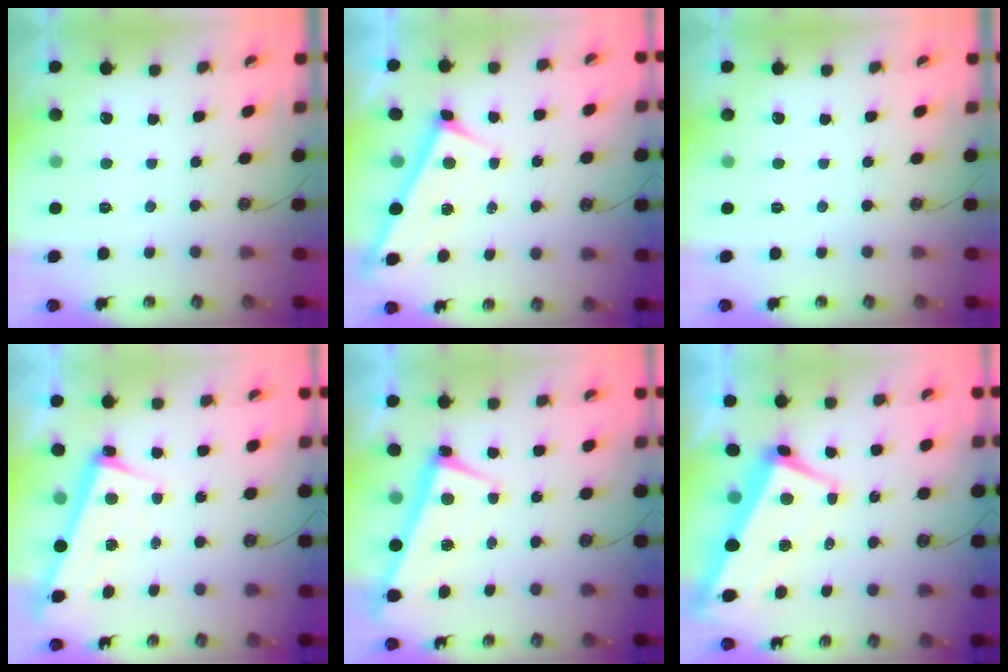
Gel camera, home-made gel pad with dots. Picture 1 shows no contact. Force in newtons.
{"total": 2.9, "press": 2.9, "slide": 0.2}
{"total": 0.0}
{"total": 2.5, "press": 2.5, "slide": 0.7}
{"total": 1.0, "press": 0.8, "slide": 0.5}
{"total": 1.6, "press": 1.0, "slide": 1.3}